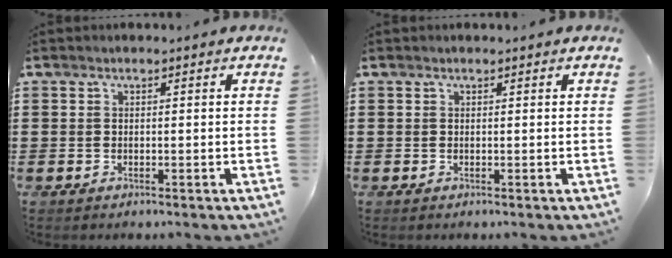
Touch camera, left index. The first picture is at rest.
{"total": 0.0}